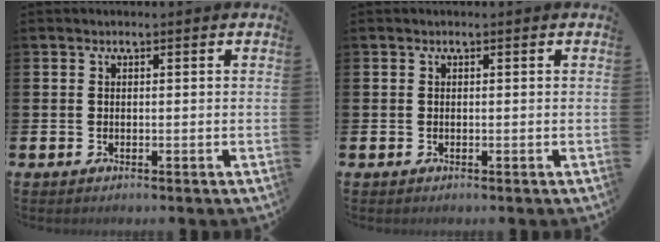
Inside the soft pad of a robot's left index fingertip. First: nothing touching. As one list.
[{"total": 0.0}]